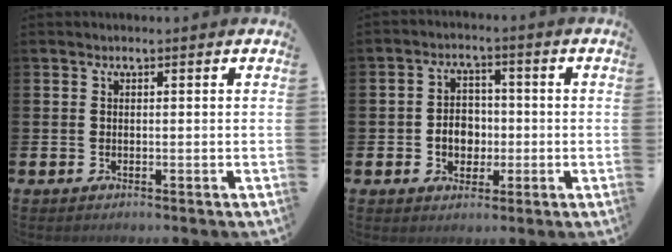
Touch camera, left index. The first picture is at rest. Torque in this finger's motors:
{"motor_torque": [0.46, 0.31, 0.49, 0.07]}